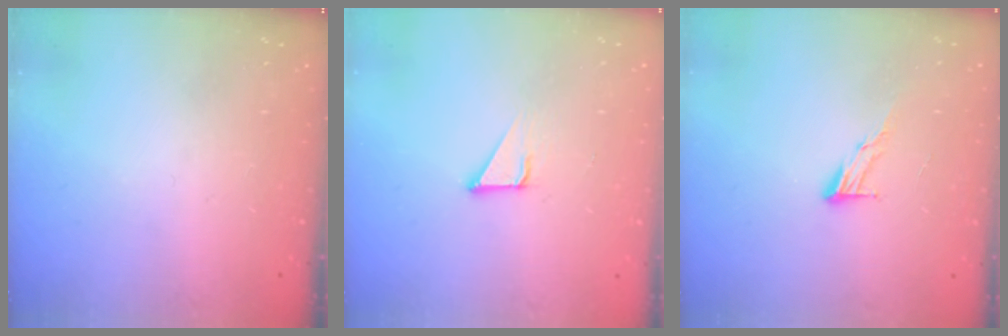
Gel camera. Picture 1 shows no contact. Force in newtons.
{"total": 2.1, "press": 2.1, "slide": 0.1}
{"total": 7.2, "press": 7.2, "slide": 0.6}